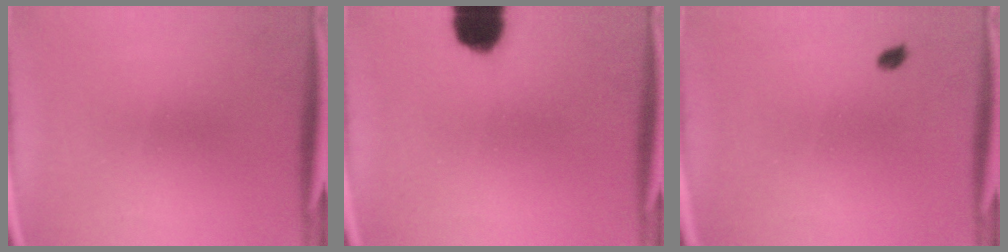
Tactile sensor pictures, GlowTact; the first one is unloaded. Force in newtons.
{"total": 9.3}
{"total": 1.0}